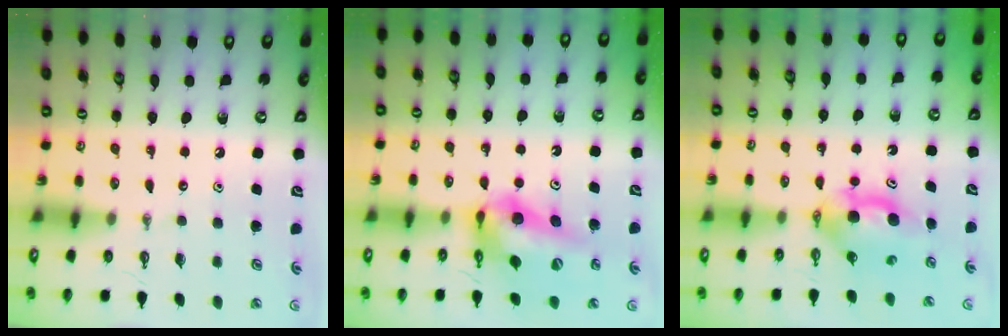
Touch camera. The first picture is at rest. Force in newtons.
{"total": 14.2, "press": 14.2, "slide": 1.5}
{"total": 5.7, "press": 5.5, "slide": 1.8}